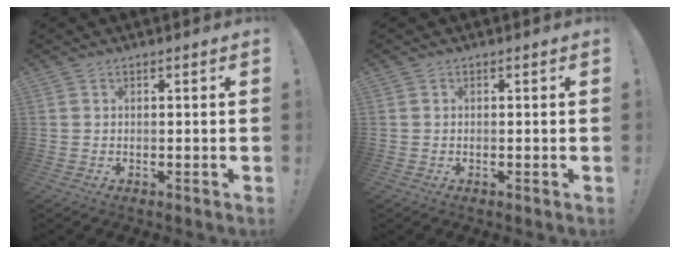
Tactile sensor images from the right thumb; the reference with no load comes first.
{"total": 0.0}